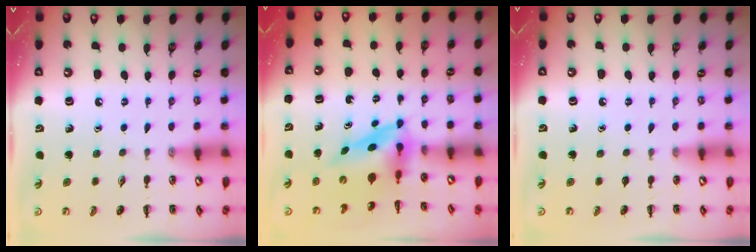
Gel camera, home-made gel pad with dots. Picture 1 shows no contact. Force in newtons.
{"total": 4.0, "press": 3.9, "slide": 0.8}
{"total": 0.0}